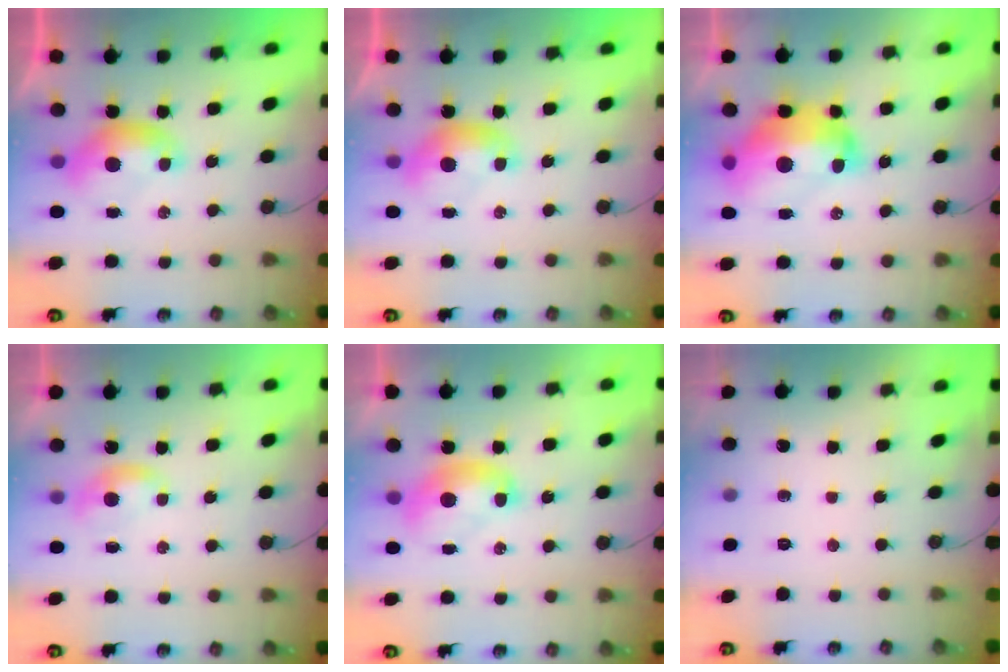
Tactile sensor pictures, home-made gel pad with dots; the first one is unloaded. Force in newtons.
{"total": 0.0}
{"total": 12.2, "press": 12.1, "slide": 1.3}
{"total": 1.6, "press": 1.5, "slide": 0.5}
{"total": 2.4, "press": 2.4, "slide": 0.2}
{"total": 0.0}